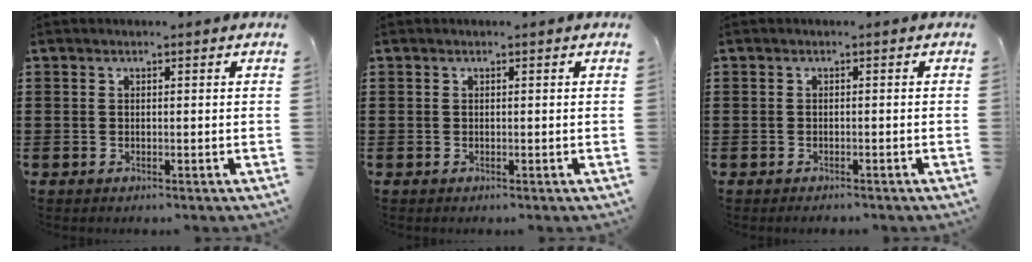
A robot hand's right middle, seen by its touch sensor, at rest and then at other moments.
{"total": 0.0}
{"total": 0.8, "force": [-0.8, 0.2, 0.0], "torque": [0.000, 0.003, -0.018]}